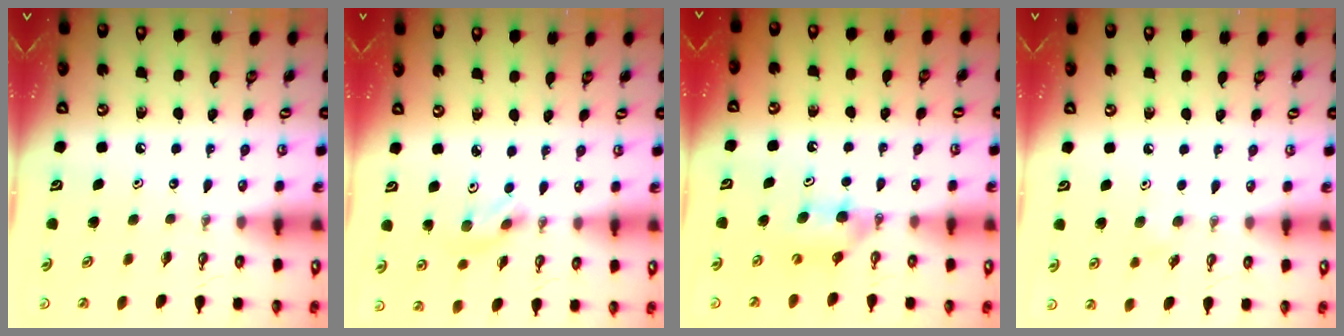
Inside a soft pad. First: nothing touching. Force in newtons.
{"total": 2.9, "press": 2.8, "slide": 0.7}
{"total": 5.8, "press": 4.2, "slide": 4.0}
{"total": 5.4, "press": 5.2, "slide": 1.3}